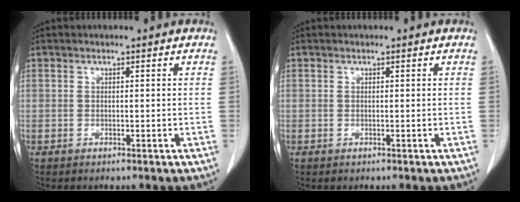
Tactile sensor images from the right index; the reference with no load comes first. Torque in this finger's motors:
{"motor_torque": [0.01, -0.07, 0.00, 0.00]}